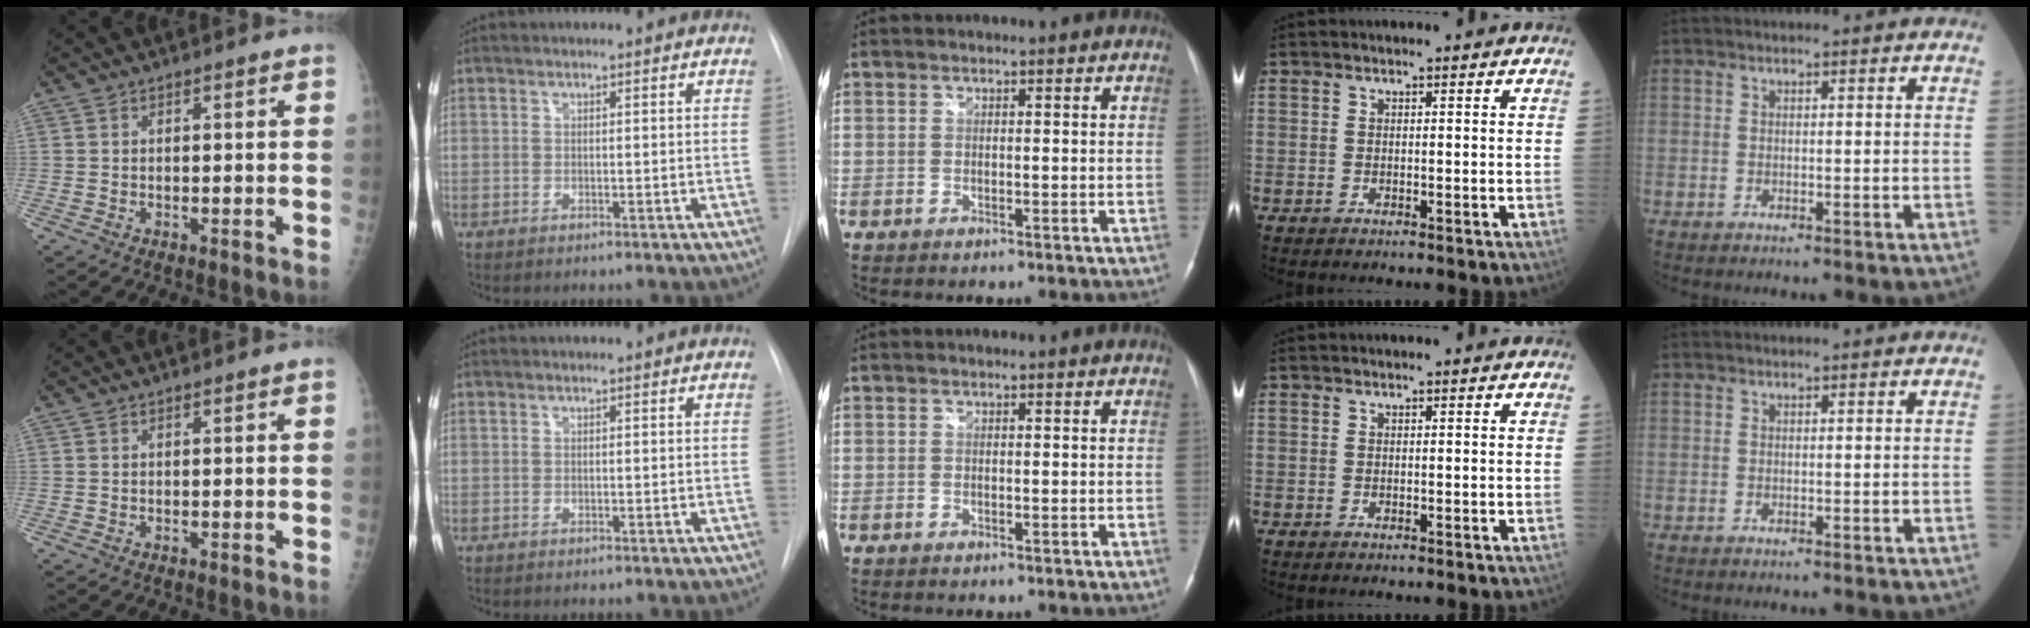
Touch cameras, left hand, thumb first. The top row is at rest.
{}